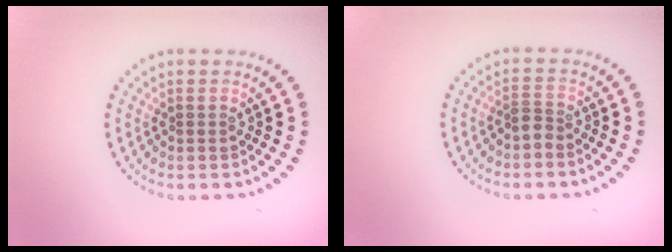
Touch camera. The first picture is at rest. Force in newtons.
{"total": 1.1, "press": 0.8, "slide": 0.8}